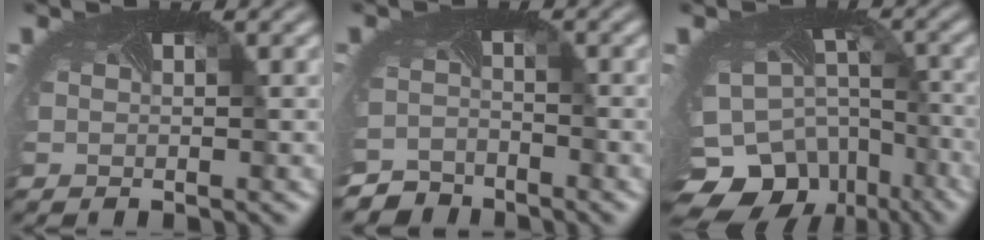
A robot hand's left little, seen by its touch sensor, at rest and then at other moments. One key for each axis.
{"total": 4.0, "fx": -3.8, "fy": 0.9, "fz": -1.1, "tx": 0.004, "ty": -0.025, "tz": -0.070}
{"total": 13.2, "fx": -8.6, "fy": 8.5, "fz": 5.1, "tx": -0.119, "ty": -0.050, "tz": -0.098}